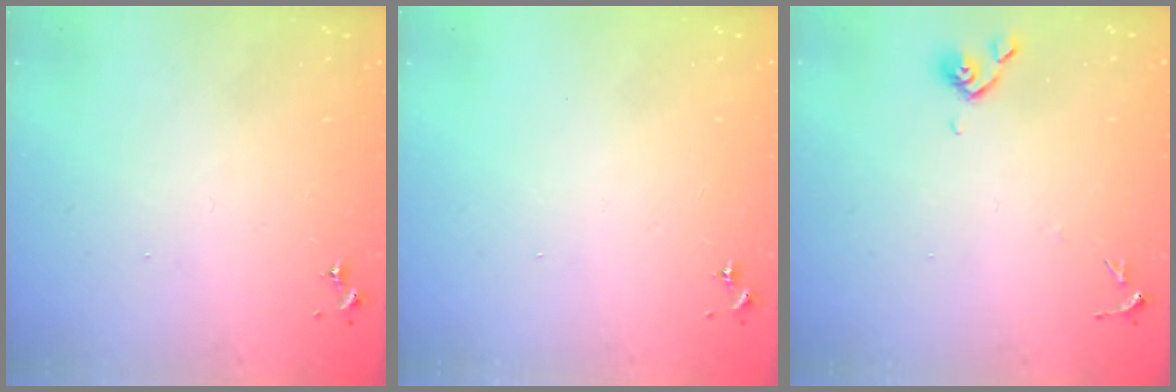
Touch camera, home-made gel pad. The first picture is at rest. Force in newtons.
{"total": 0.0}
{"total": 5.8, "press": 5.8, "slide": 0.7}